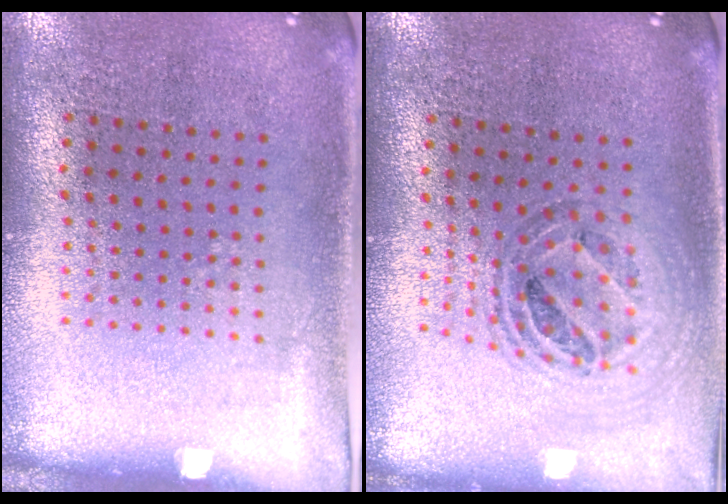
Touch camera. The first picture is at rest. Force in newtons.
{"total": 0.9, "press": 0.9, "slide": 0.0}